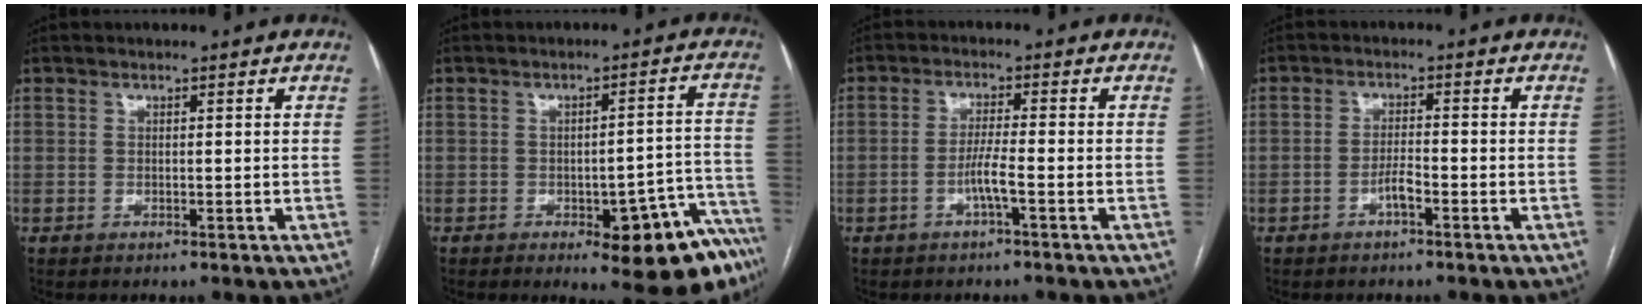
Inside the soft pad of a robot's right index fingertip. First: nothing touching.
{"total": 14.3, "force": [-8.8, 2.9, 10.9], "torque": [-0.054, 0.042, -0.106]}
{"total": 3.6, "force": [-1.5, -0.3, 3.2], "torque": [-0.063, 0.002, -0.031]}
{"total": 2.6, "force": [-1.5, 0.4, 2.2], "torque": [-0.038, 0.002, -0.027]}